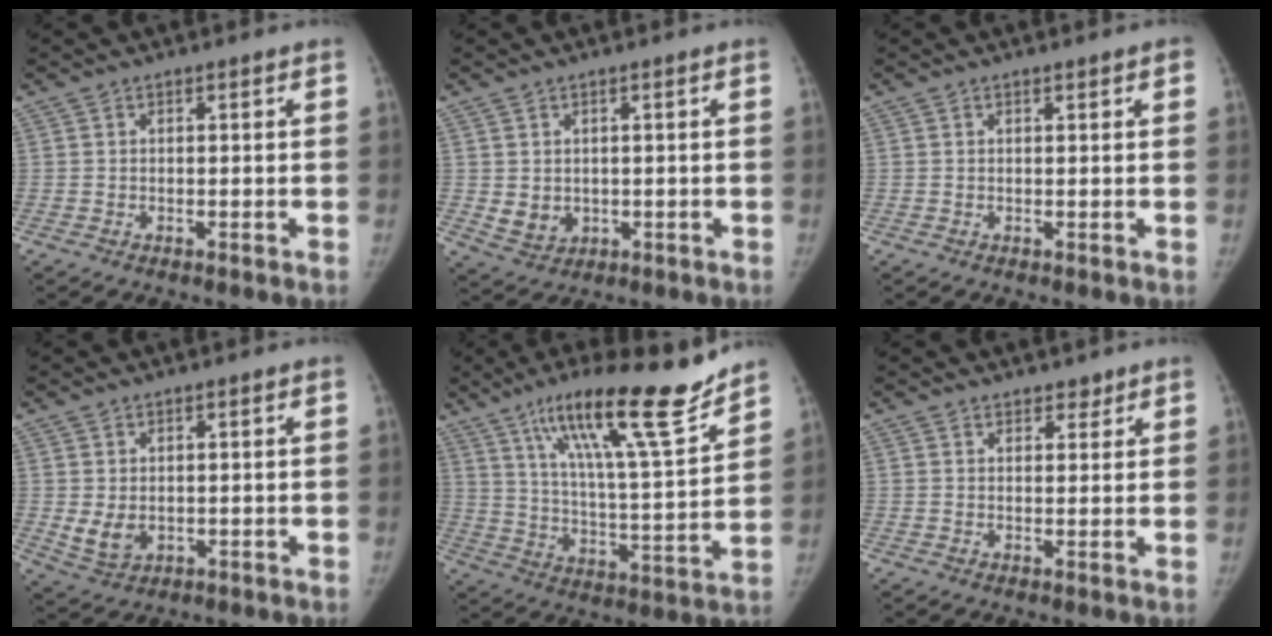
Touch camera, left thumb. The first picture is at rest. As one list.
[{"total": 3.9, "force": [0.2, 3.4, 2.0], "torque": [-0.022, -0.008, 0.019]}, {"total": 1.2, "force": [0.7, 0.4, 0.8], "torque": [-0.006, 0.000, 0.008]}, {"total": 4.1, "force": [0.2, 3.1, 2.8], "torque": [-0.041, -0.012, 0.017]}, {"total": 21.9, "force": [15.8, 2.9, 14.9], "torque": [-0.221, -0.073, 0.263]}, {"total": 2.5, "force": [2.0, 1.4, 0.5], "torque": [0.017, -0.011, 0.025]}]